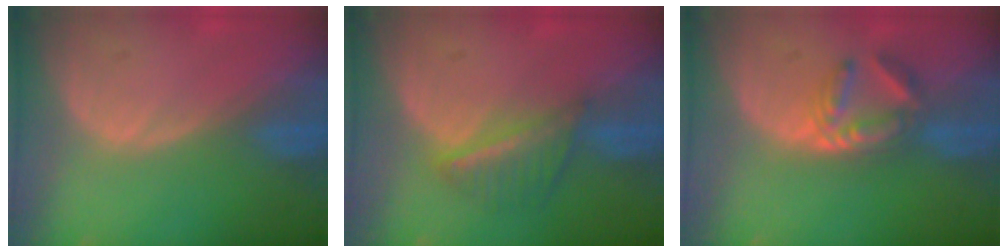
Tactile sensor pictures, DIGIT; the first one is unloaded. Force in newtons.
{"total": 5.6, "press": 5.1, "slide": 2.3}
{"total": 5.8, "press": 5.0, "slide": 2.8}